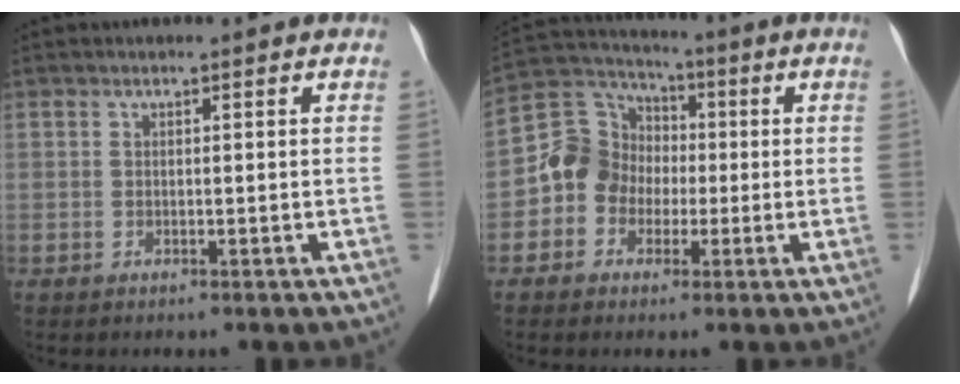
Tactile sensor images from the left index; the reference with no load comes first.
{"total": 8.6, "force": [-1.4, 8.0, 2.9], "torque": [-0.080, 0.039, -0.030]}